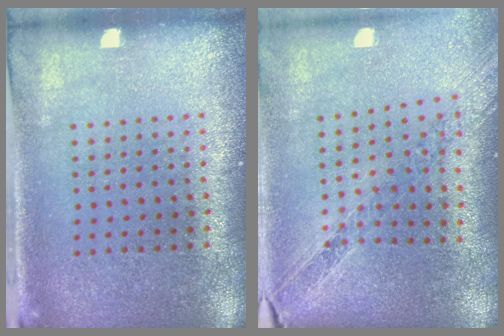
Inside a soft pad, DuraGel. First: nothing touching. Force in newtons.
{"total": 1.2, "press": 1.2, "slide": 0.1}